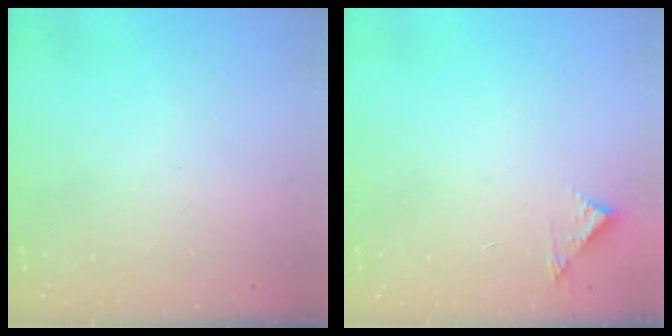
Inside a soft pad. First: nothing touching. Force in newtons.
{"total": 3.7, "press": 3.7, "slide": 0.1}